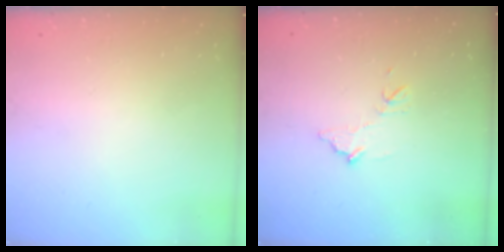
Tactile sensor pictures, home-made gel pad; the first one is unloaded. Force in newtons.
{"total": 8.8, "press": 8.7, "slide": 0.4}